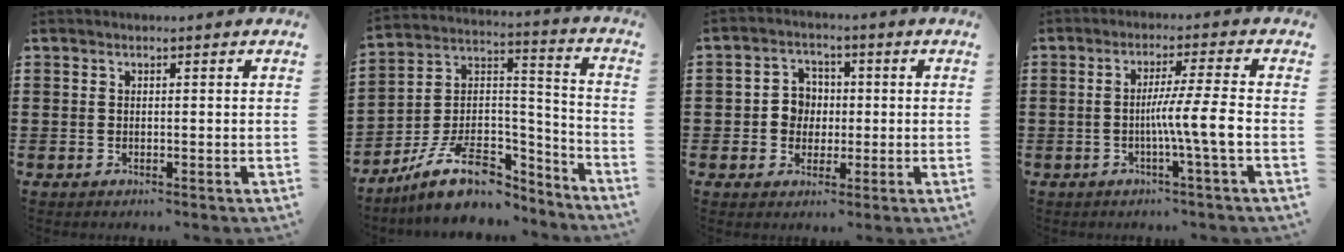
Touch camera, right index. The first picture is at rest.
{"total": 11.7, "force": [-7.7, 6.1, 6.4], "torque": [-0.134, 0.030, -0.142]}
{"total": 4.4, "force": [-0.2, 4.0, 1.8], "torque": [-0.049, 0.012, -0.007]}
{"total": 7.0, "force": [-1.5, -0.6, 6.9], "torque": [-0.118, -0.008, -0.030]}